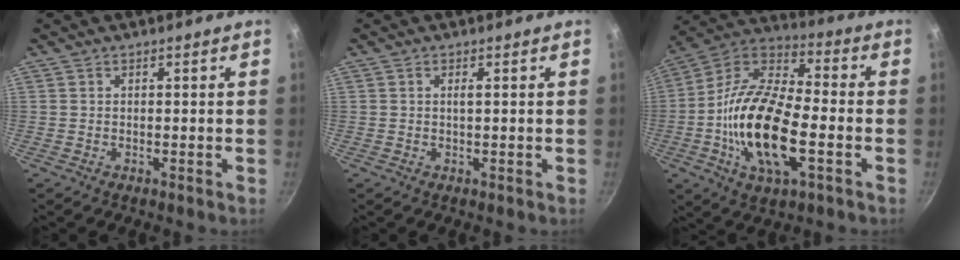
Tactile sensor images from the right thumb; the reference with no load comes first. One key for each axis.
{"total": 0.8, "fx": 0.2, "fy": 0.1, "fz": 0.8, "tx": -0.017, "ty": 0.001, "tz": 0.003}
{"total": 21.1, "fx": -4.6, "fy": 9.4, "fz": 18.3, "tx": -0.345, "ty": 0.028, "tz": -0.104}